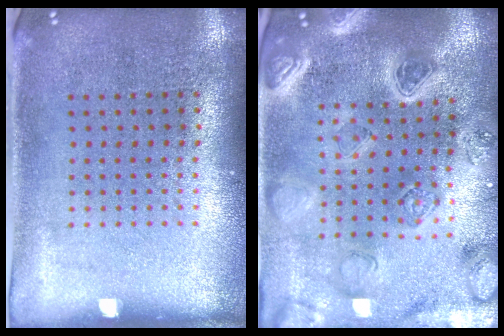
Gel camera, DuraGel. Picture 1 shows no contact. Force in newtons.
{"total": 2.9, "press": 2.9, "slide": 0.7}